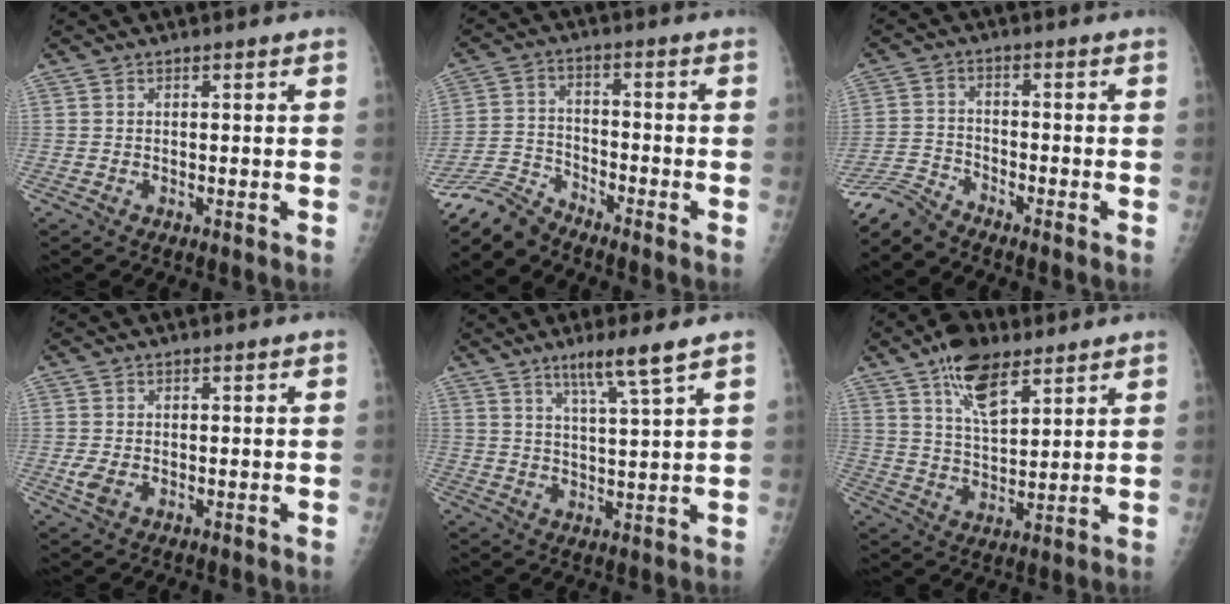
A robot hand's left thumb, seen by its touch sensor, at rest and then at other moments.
{"total": 6.6, "force": [-6.6, 0.7, 0.0], "torque": [-0.007, 0.033, -0.137]}
{"total": 4.8, "force": [-4.8, 0.0, -0.2], "torque": [-0.005, 0.012, -0.102]}
{"total": 2.6, "force": [-0.6, 1.7, 1.9], "torque": [-0.044, -0.005, -0.012]}
{"total": 6.8, "force": [4.5, -0.4, 5.1], "torque": [-0.091, -0.028, 0.083]}
{"total": 11.2, "force": [6.6, 5.3, 7.3], "torque": [-0.107, -0.029, 0.119]}